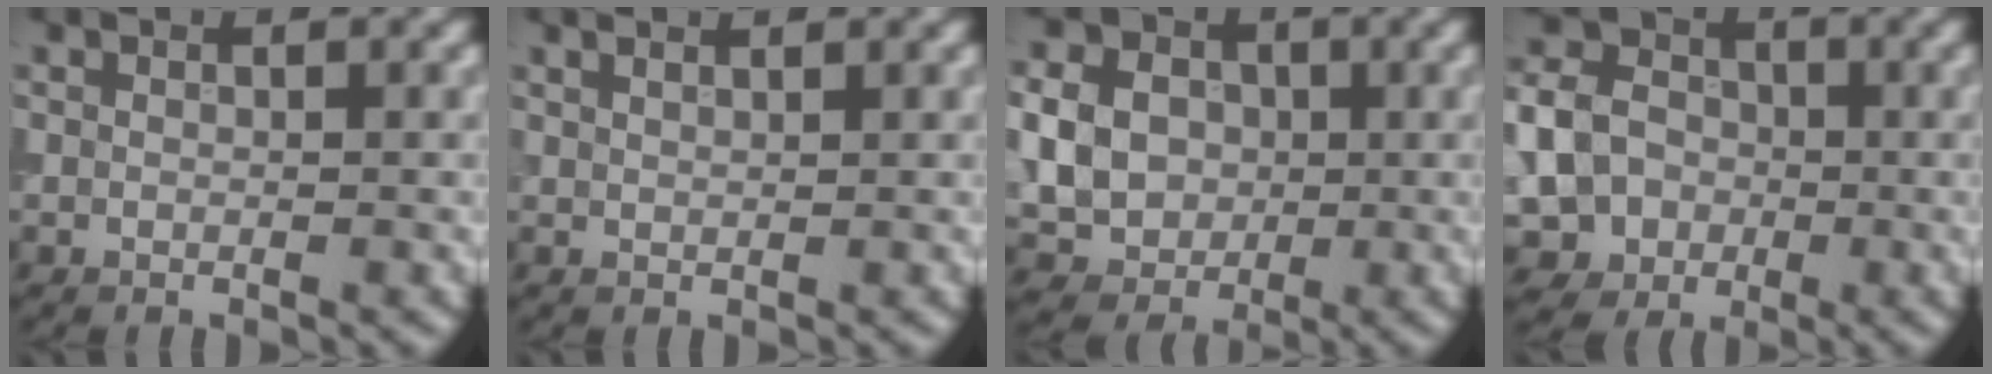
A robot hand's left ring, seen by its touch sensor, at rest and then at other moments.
{"total": 2.4, "force": [1.8, 1.0, 1.3], "torque": [-0.009, 0.017, -0.005]}
{"total": 6.0, "force": [0.2, 5.2, 3.0], "torque": [-0.060, 0.005, -0.006]}
{"total": 9.1, "force": [-1.7, 8.0, 4.1], "torque": [-0.078, -0.002, -0.064]}